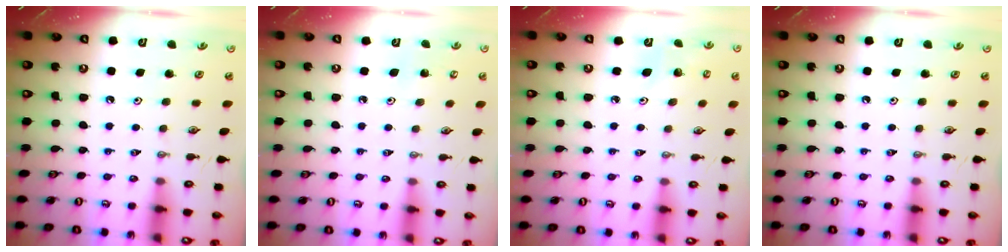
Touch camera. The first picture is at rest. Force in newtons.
{"total": 3.8, "press": 3.7, "slide": 0.3}
{"total": 3.4, "press": 2.9, "slide": 1.7}
{"total": 0.0}